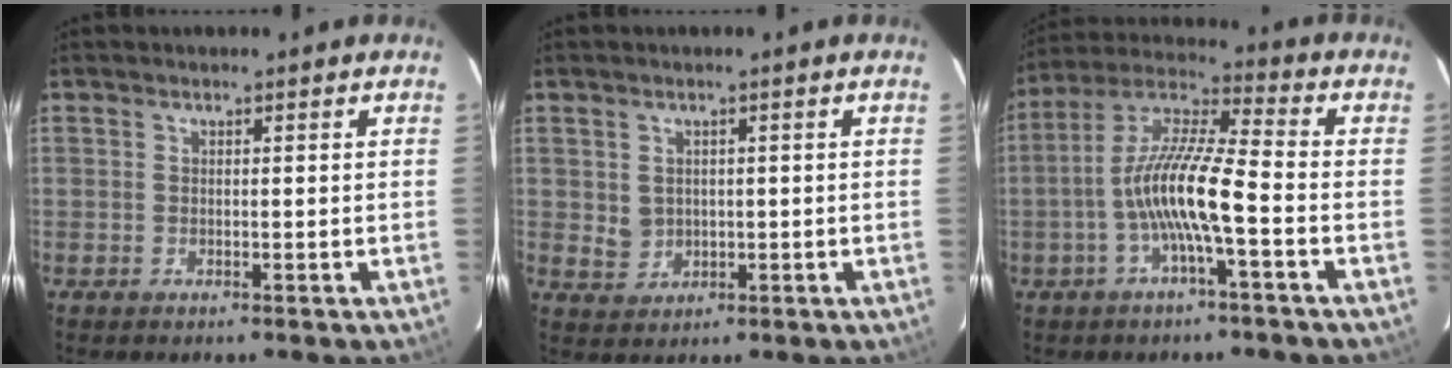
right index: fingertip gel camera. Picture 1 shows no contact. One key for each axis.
{"total": 3.3, "fx": 0.4, "fy": 3.2, "fz": 0.9, "tx": -0.019, "ty": 0.002, "tz": 0.015}
{"total": 11.8, "fx": -3.5, "fy": 1.2, "fz": 11.3, "tx": -0.226, "ty": 0.010, "tz": -0.070}